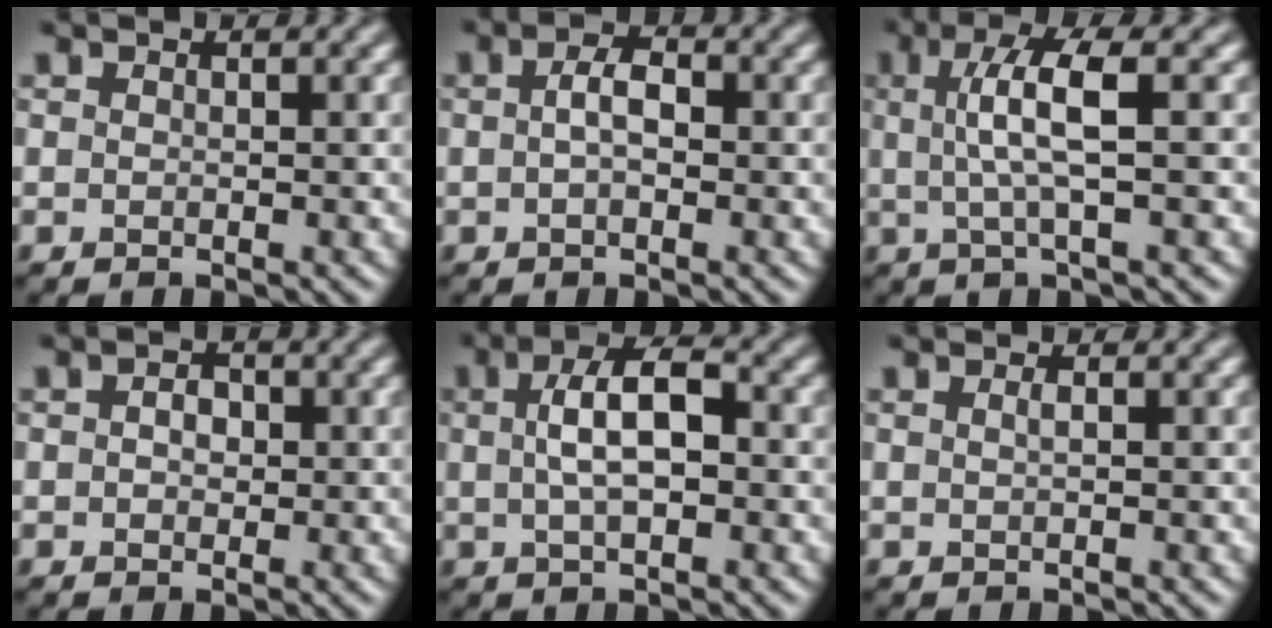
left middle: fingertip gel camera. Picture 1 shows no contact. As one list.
[{"total": 2.4, "force": [0.1, 1.1, 2.1], "torque": [-0.039, 0.004, -0.002]}, {"total": 4.7, "force": [0.7, 0.9, 4.6], "torque": [-0.088, 0.005, 0.013]}, {"total": 1.8, "force": [0.3, 1.4, 1.2], "torque": [-0.017, 0.004, -0.002]}, {"total": 5.1, "force": [0.6, 2.0, 4.7], "torque": [-0.078, 0.010, 0.005]}, {"total": 0.7, "force": [0.2, 0.2, 0.6], "torque": [-0.009, 0.004, 0.002]}]